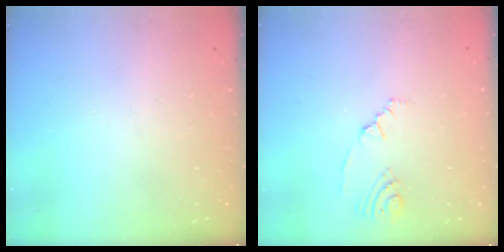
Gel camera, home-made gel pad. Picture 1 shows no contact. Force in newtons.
{"total": 2.8, "press": 2.0, "slide": 2.0}